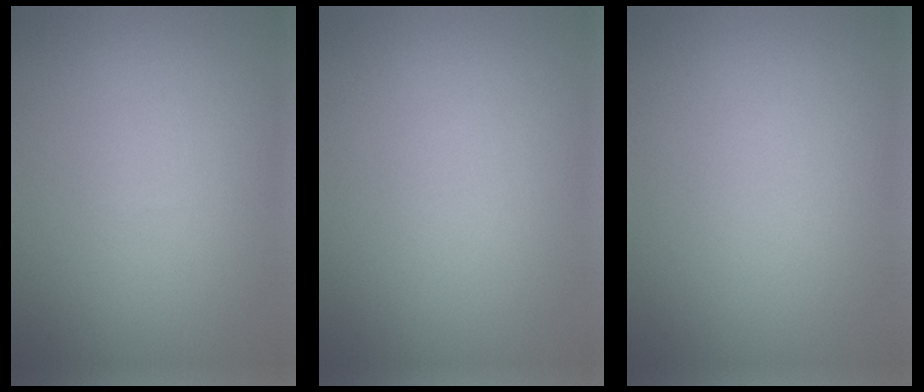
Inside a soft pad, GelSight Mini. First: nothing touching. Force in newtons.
{"total": 0.0}
{"total": 0.0}